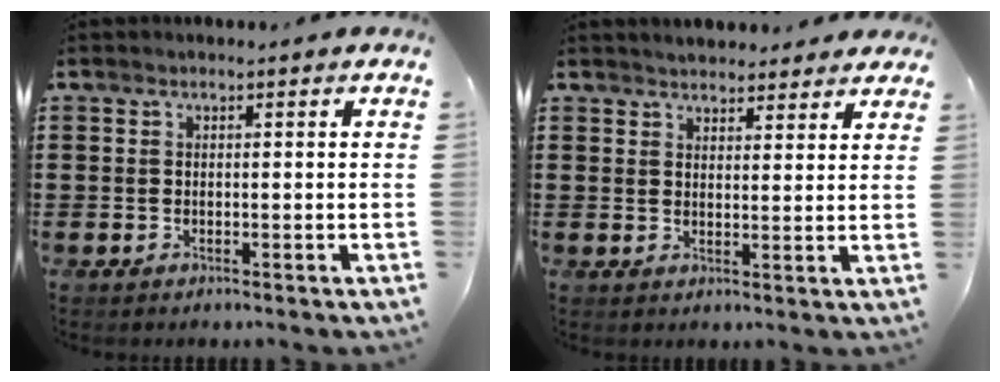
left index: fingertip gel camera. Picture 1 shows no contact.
{"total": 2.8, "force": [2.8, 0.5, 0.0], "torque": [-0.008, -0.004, 0.053]}